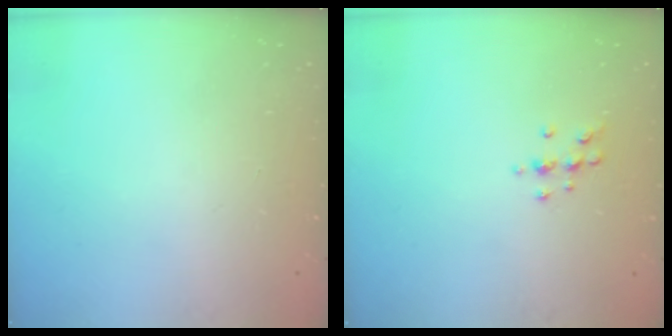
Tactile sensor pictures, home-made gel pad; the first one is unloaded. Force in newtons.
{"total": 4.9, "press": 4.8, "slide": 0.7}